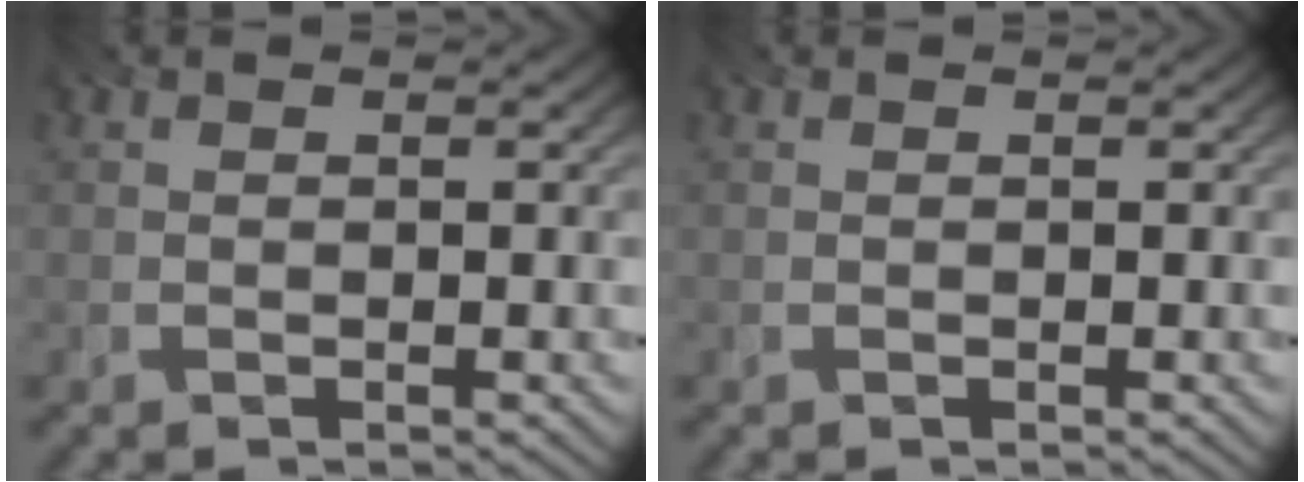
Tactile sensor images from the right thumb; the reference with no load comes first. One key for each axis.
{"total": 0.0}